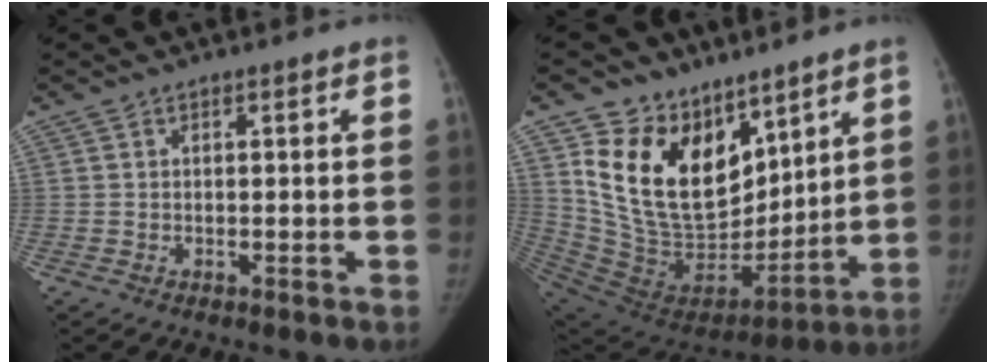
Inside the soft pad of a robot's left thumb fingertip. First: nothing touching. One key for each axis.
{"total": 20.8, "fx": 11.7, "fy": 13.4, "fz": 10.9, "tx": -0.146, "ty": -0.069, "tz": 0.235}